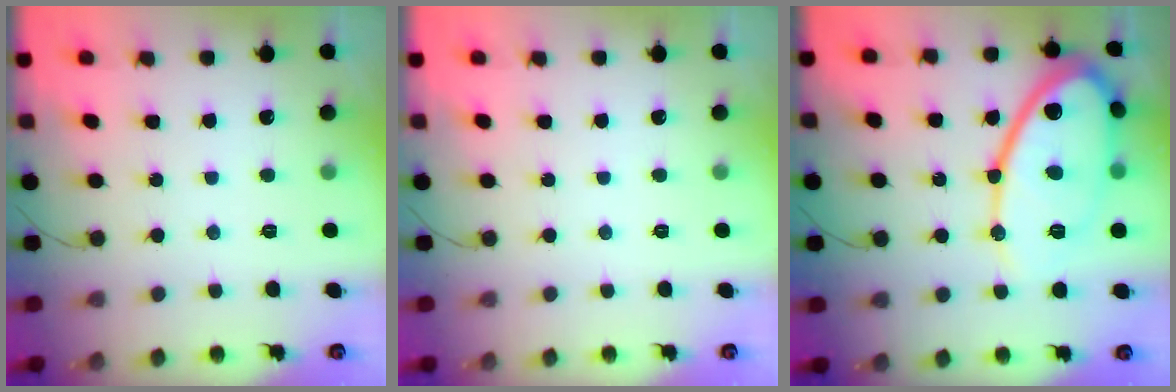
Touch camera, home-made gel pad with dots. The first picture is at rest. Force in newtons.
{"total": 0.0}
{"total": 20.7, "press": 20.7, "slide": 1.4}